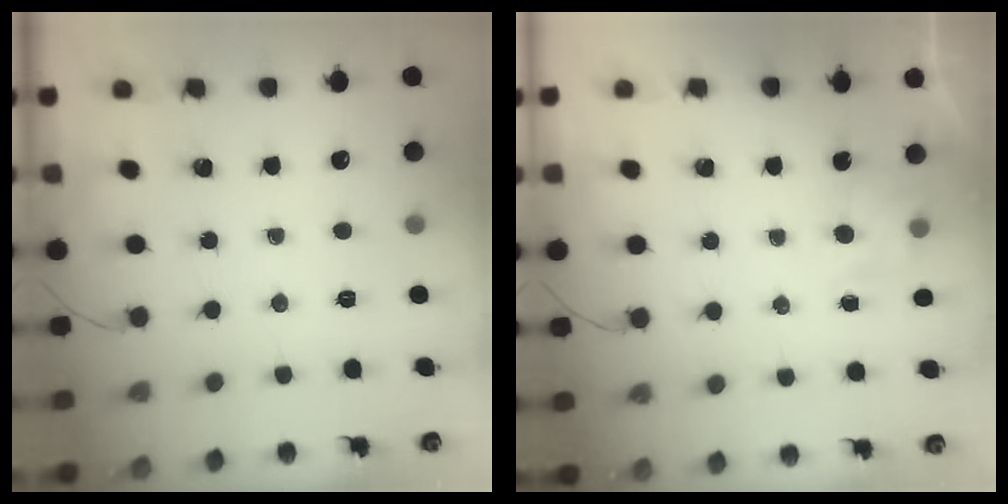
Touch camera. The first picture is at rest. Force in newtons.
{"total": 2.2, "press": 2.0, "slide": 0.9}